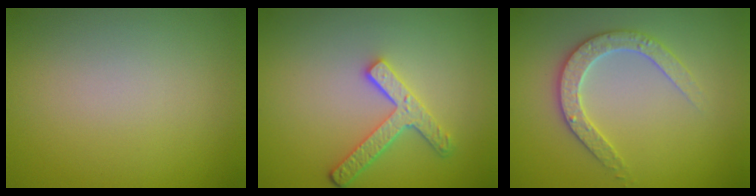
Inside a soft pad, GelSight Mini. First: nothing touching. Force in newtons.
{"total": 3.8, "press": 3.0, "slide": 2.4}
{"total": 2.9, "press": 2.9, "slide": 0.5}